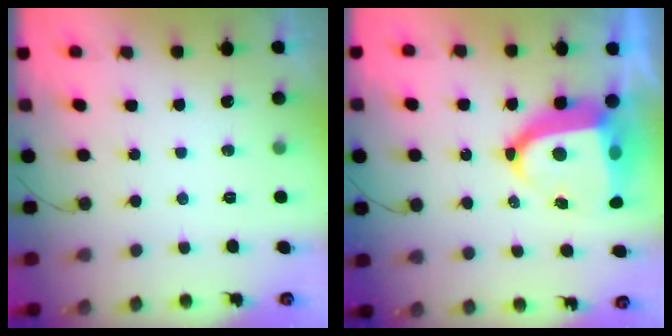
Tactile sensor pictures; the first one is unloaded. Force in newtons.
{"total": 15.1, "press": 14.9, "slide": 2.0}